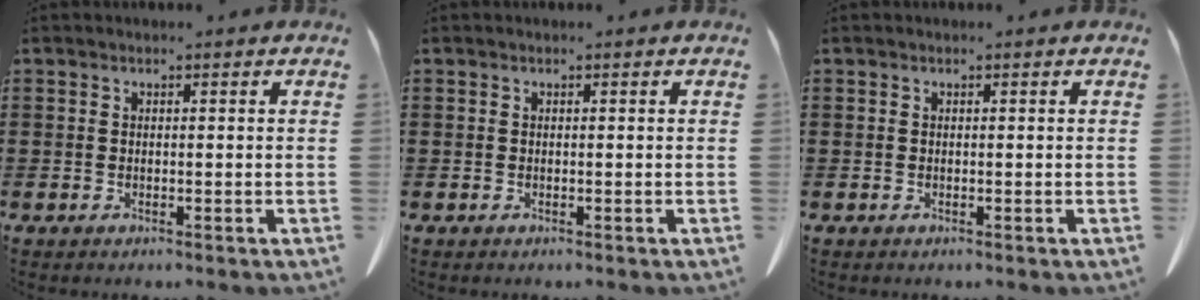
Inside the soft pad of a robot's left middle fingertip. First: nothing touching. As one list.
[{"total": 0.0}, {"total": 0.0}]